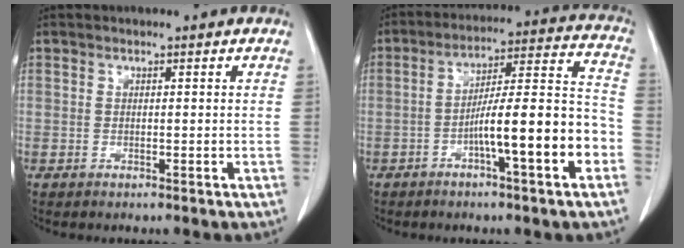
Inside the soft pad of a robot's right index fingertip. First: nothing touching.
{"total": 13.4, "force": [-4.9, 1.0, 12.4], "torque": [-0.190, 0.023, -0.073]}